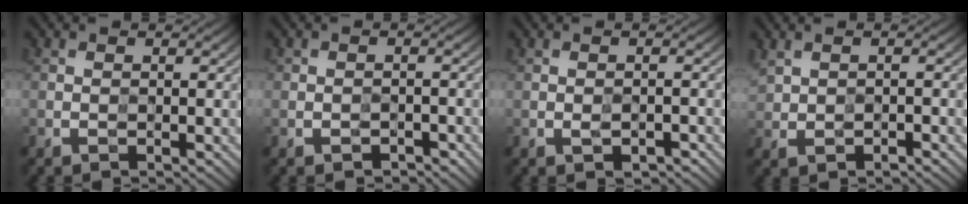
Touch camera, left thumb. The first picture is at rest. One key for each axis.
{"total": 2.2, "fx": -1.4, "fy": 1.6, "fz": 0.4, "tx": 0.002, "ty": 0.002, "tz": -0.017}
{"total": 1.9, "fx": -0.8, "fy": 1.1, "fz": 1.4, "tx": -0.020, "ty": -0.003, "tz": -0.010}
{"total": 2.6, "fx": 0.2, "fy": 2.0, "fz": 1.6, "tx": -0.042, "ty": -0.008, "tz": 0.006}